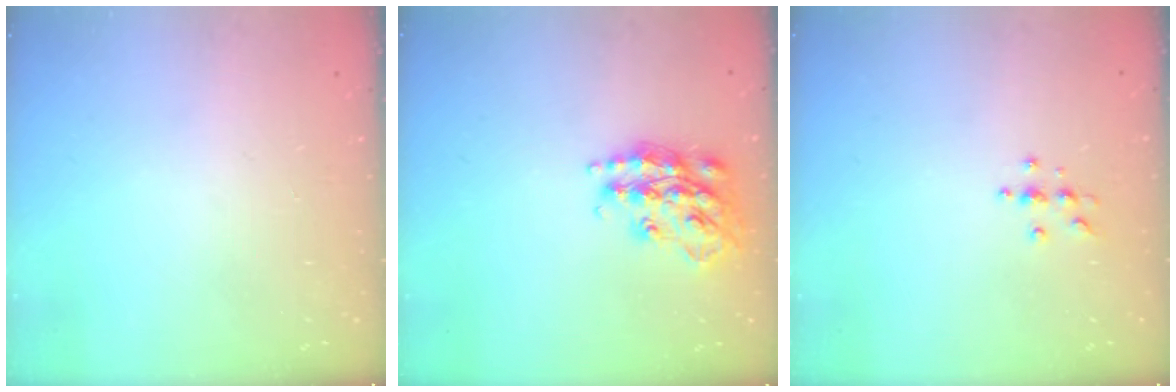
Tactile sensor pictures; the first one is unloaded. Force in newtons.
{"total": 17.5, "press": 17.5, "slide": 1.0}
{"total": 3.8, "press": 3.7, "slide": 0.5}